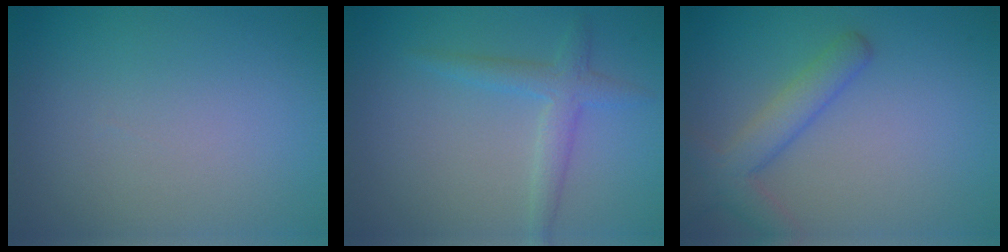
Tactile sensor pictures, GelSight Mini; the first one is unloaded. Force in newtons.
{"total": 1.8, "press": 1.8, "slide": 0.1}
{"total": 3.5, "press": 3.5, "slide": 0.2}